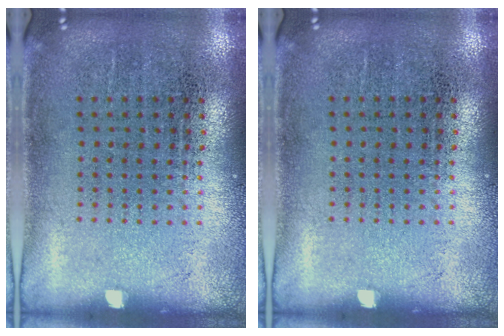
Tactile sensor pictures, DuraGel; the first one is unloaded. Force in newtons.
{"total": 0.0}